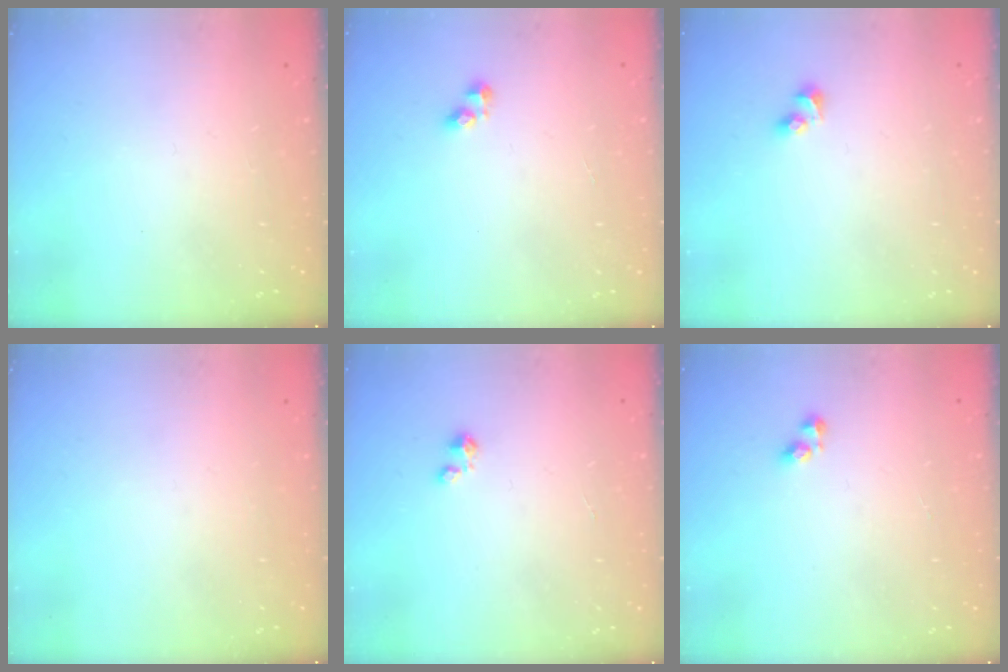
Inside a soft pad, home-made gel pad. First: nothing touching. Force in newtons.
{"total": 2.9, "press": 2.9, "slide": 0.4}
{"total": 2.1, "press": 1.7, "slide": 1.1}
{"total": 0.0}
{"total": 1.3, "press": 1.3, "slide": 0.3}
{"total": 2.8, "press": 2.8, "slide": 0.6}